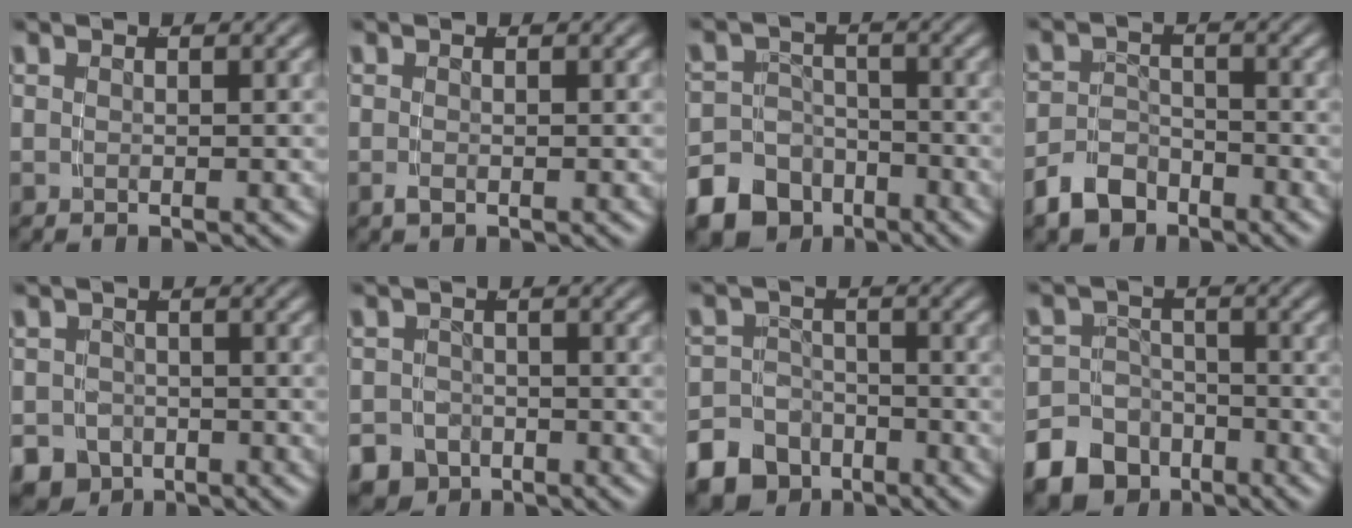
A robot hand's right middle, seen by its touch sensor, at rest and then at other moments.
{"total": 0.6, "force": [-0.5, -0.1, 0.3], "torque": [-0.009, -0.007, -0.005]}
{"total": 10.0, "force": [-6.1, 7.5, 2.4], "torque": [-0.044, -0.035, -0.101]}
{"total": 4.4, "force": [-3.5, 2.4, 1.2], "torque": [-0.015, -0.006, -0.059]}
{"total": 6.7, "force": [-4.0, 5.1, 1.6], "torque": [-0.028, -0.031, -0.064]}
{"total": 6.0, "force": [-3.8, 4.4, 1.3], "torque": [-0.021, -0.026, -0.061]}
{"total": 8.3, "force": [-5.1, 6.1, 2.1], "torque": [-0.035, -0.027, -0.086]}
{"total": 8.9, "force": [-5.5, 6.7, 2.2], "torque": [-0.040, -0.030, -0.091]}